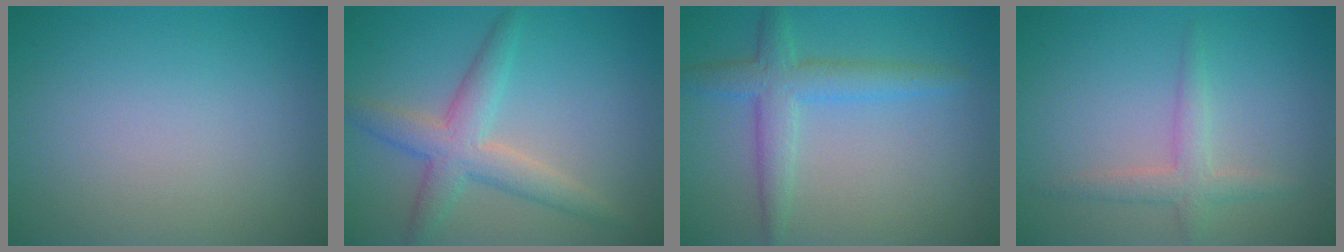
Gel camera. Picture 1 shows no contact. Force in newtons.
{"total": 4.3, "press": 4.3, "slide": 0.3}
{"total": 3.6, "press": 3.6, "slide": 0.1}
{"total": 2.3, "press": 2.3, "slide": 0.1}